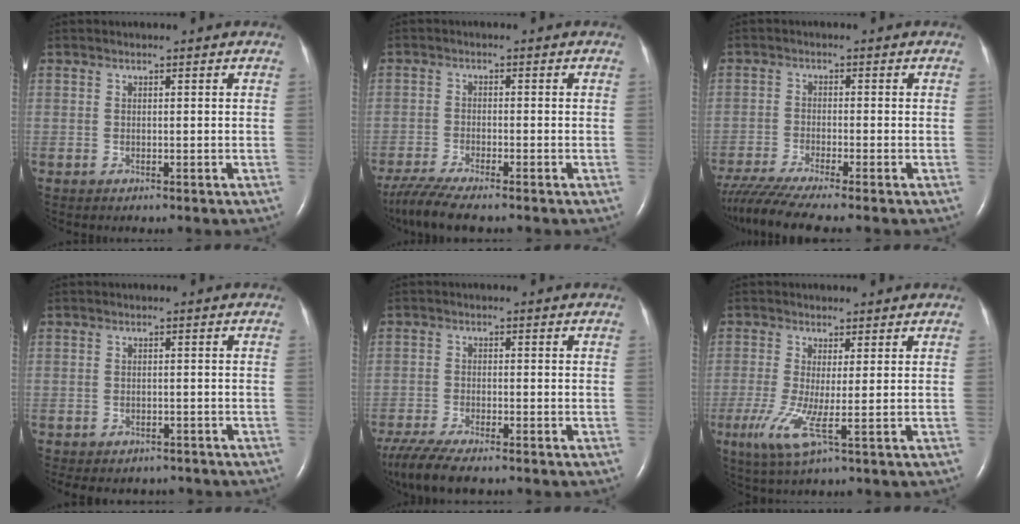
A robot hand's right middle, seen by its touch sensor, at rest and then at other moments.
{"total": 6.4, "force": [-5.3, 0.2, 3.5], "torque": [-0.069, -0.021, -0.096]}
{"total": 8.8, "force": [-7.5, -0.9, 4.4], "torque": [-0.075, -0.026, -0.127]}
{"total": 6.9, "force": [-5.9, 3.2, 1.7], "torque": [-0.025, 0.003, -0.067]}
{"total": 8.9, "force": [-7.2, 1.3, 5.0], "torque": [-0.094, -0.022, -0.123]}
{"total": 5.6, "force": [-1.4, 0.1, 5.4], "torque": [-0.122, -0.021, -0.024]}